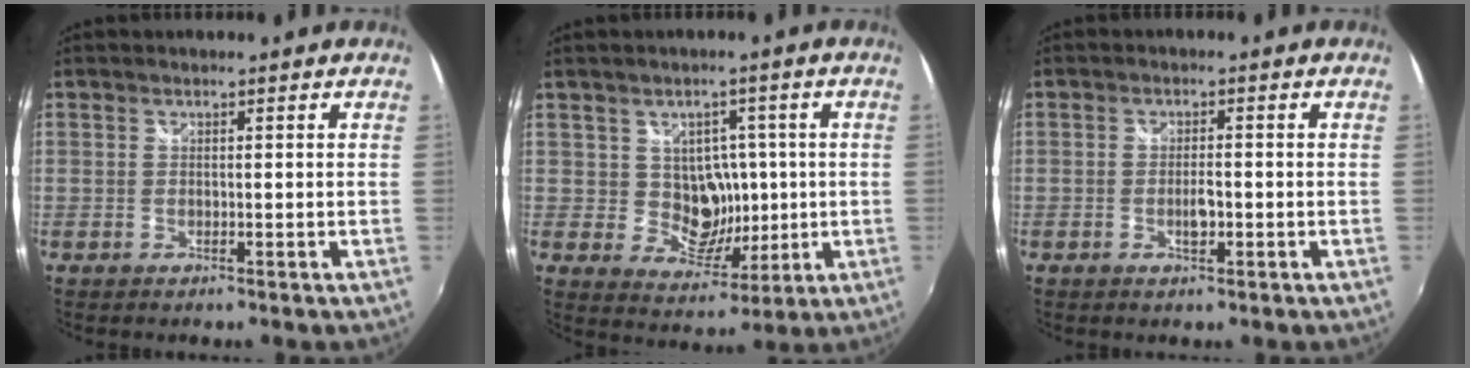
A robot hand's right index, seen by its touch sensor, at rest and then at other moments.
{"total": 7.7, "force": [0.7, 7.0, 3.2], "torque": [-0.057, 0.004, 0.023]}
{"total": 2.7, "force": [-0.8, 1.1, 2.4], "torque": [-0.042, -0.002, -0.013]}